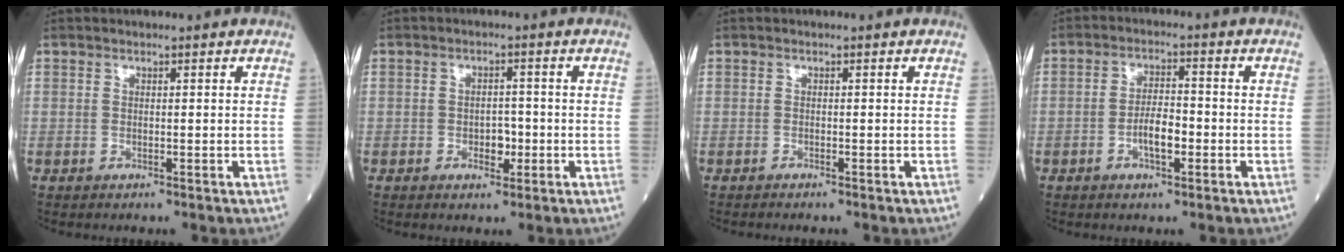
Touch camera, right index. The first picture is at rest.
{"total": 2.9, "force": [-0.9, 1.8, 2.1], "torque": [-0.025, 0.005, -0.012]}
{"total": 0.7, "force": [-0.6, 0.0, 0.2], "torque": [-0.002, 0.000, -0.012]}
{"total": 4.5, "force": [-1.5, 1.5, 4.0], "torque": [-0.073, 0.008, -0.029]}